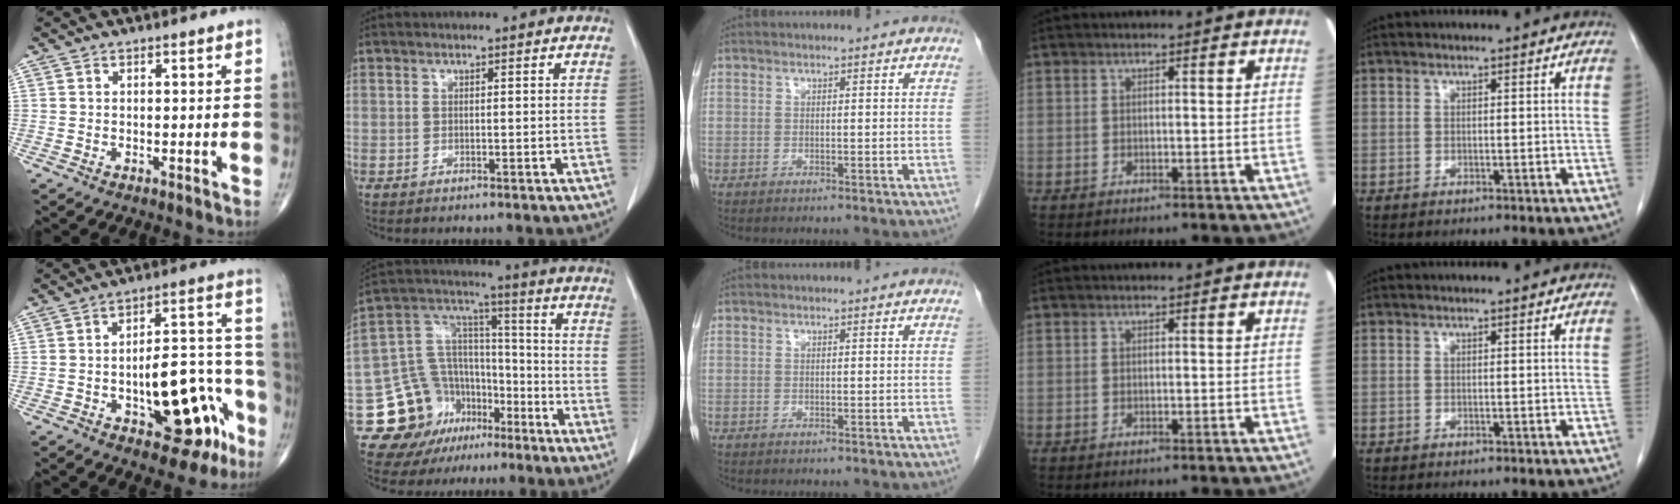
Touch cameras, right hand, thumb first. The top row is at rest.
{"thumb": {"total": 18.4, "force": [-7.2, 8.5, 14.6], "torque": [-0.158, 0.058, -0.085]}, "index": {"total": 16.6, "force": [-8.7, 13.0, 5.3], "torque": [-0.096, 0.098, -0.134]}}